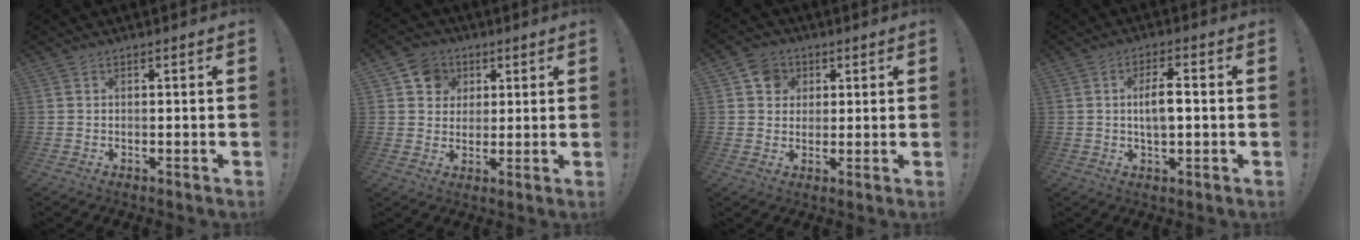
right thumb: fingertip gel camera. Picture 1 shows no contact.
{"total": 8.2, "force": [3.1, 7.3, 1.9], "torque": [-0.025, -0.019, 0.062]}
{"total": 7.1, "force": [2.3, 6.4, 2.0], "torque": [-0.027, -0.006, 0.046]}
{"total": 6.1, "force": [0.1, 2.4, 5.6], "torque": [-0.098, 0.003, -0.003]}